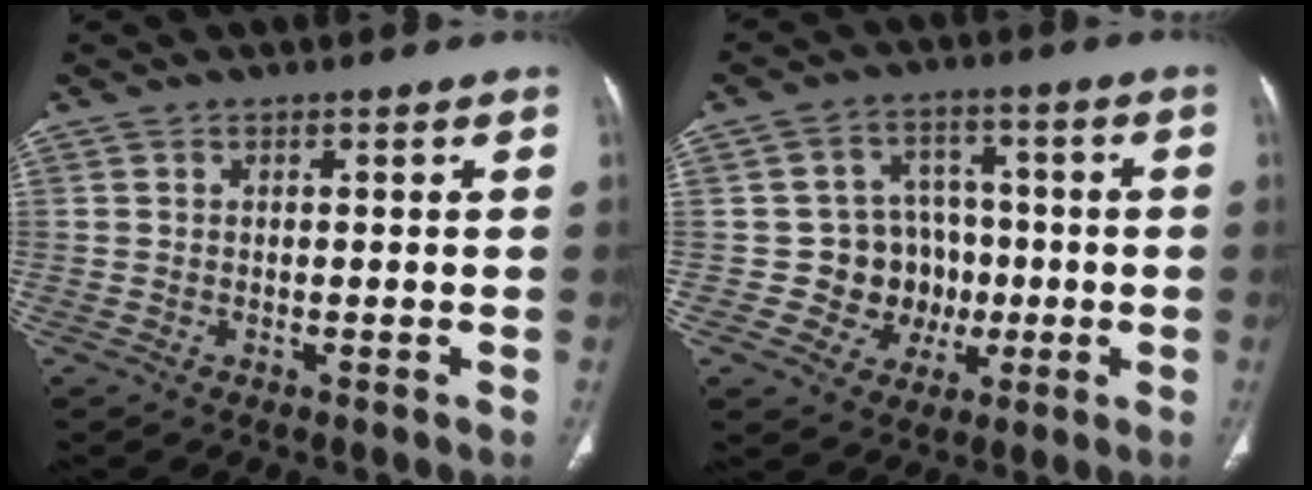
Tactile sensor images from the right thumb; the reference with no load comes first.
{"total": 9.9, "force": [-1.4, 9.3, 3.1], "torque": [0.020, 0.026, -0.018]}